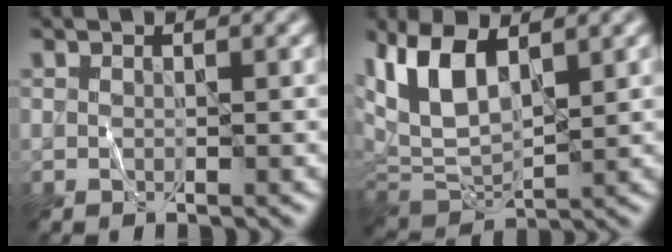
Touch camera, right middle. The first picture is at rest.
{"total": 8.2, "force": [3.7, 3.9, 6.2], "torque": [-0.144, 0.010, 0.065]}